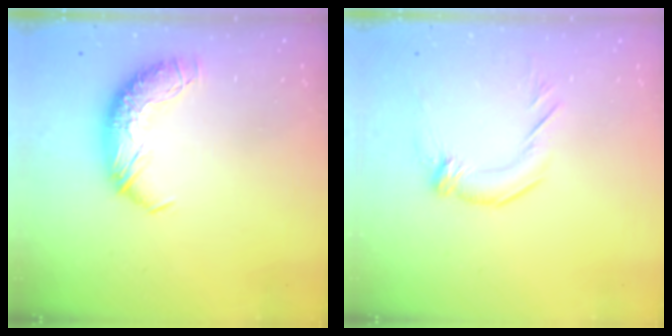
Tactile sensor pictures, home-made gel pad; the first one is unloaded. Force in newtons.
{"total": 1.4, "press": 0.2, "slide": 1.4}